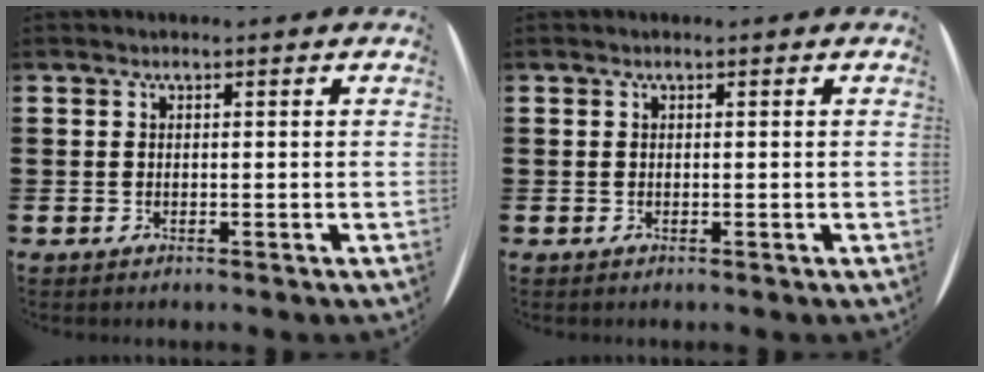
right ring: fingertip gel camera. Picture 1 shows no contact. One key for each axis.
{"total": 0.0}